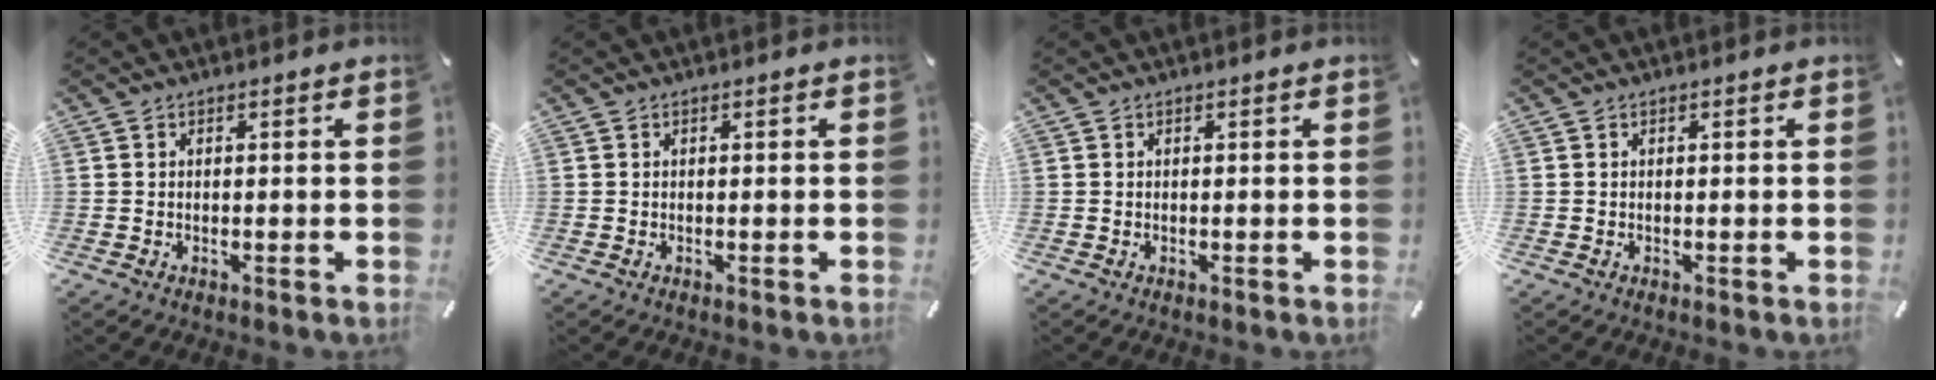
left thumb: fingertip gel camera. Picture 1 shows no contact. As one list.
[{"total": 0.0}, {"total": 0.0}, {"total": 0.0}]